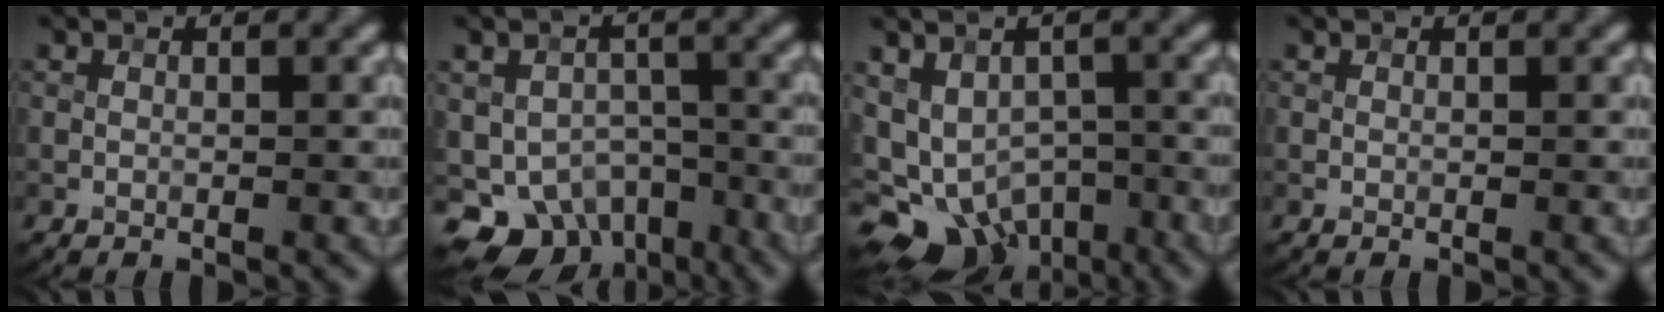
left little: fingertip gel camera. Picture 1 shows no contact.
{"total": 7.8, "force": [-4.7, 5.2, 3.3], "torque": [-0.041, -0.021, -0.074]}
{"total": 11.4, "force": [-6.2, 8.1, 5.0], "torque": [-0.075, -0.022, -0.075]}
{"total": 0.0}